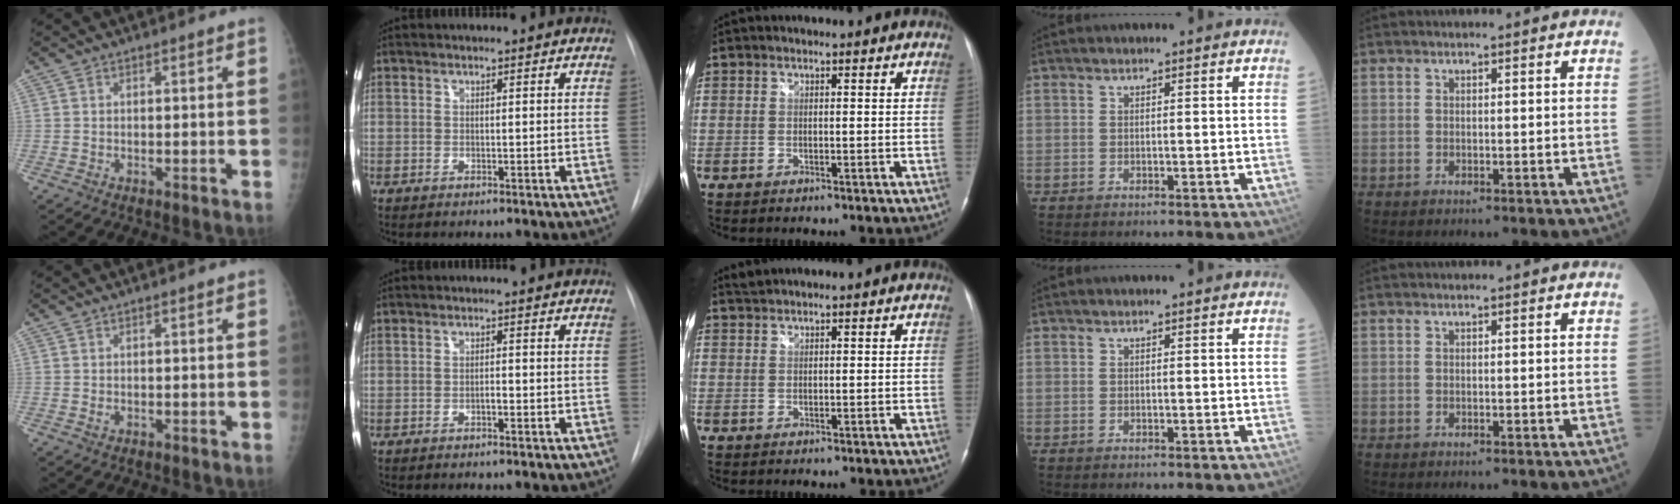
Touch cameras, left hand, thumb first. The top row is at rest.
{"thumb": {"total": 0.7, "force": [0.1, 0.5, 0.6], "torque": [-0.005, 0.000, 0.003]}, "index": {"total": 0.7, "force": [-0.4, 0.2, 0.6], "torque": [-0.009, 0.002, -0.008]}, "middle": {"total": 1.0, "force": [0.9, -0.2, 0.0], "torque": [-0.006, 0.010, 0.025]}}